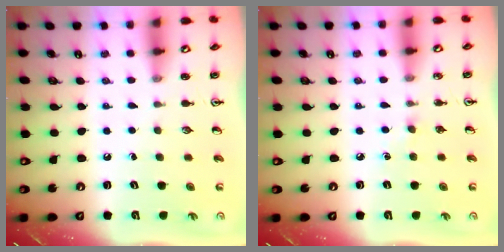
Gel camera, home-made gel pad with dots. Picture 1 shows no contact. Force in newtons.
{"total": 3.3, "press": 3.3, "slide": 0.5}